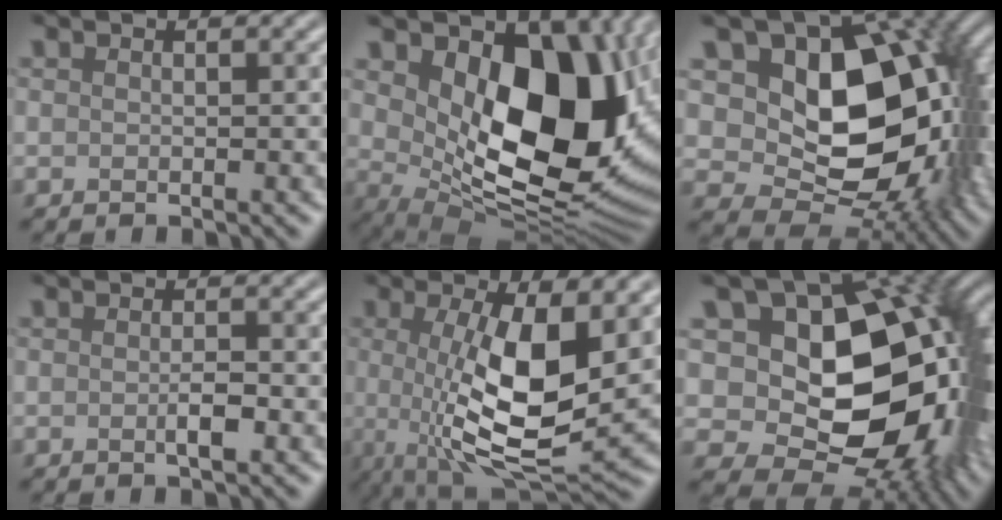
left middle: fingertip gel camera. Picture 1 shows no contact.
{"total": 13.8, "force": [3.2, 8.3, 10.5], "torque": [-0.145, -0.031, 0.067]}
{"total": 14.5, "force": [2.2, 9.6, 10.7], "torque": [-0.146, -0.019, 0.042]}
{"total": 1.3, "force": [-0.3, 0.2, 1.3], "torque": [-0.025, -0.003, -0.006]}
{"total": 9.6, "force": [0.5, 3.0, 9.2], "torque": [-0.163, -0.016, 0.013]}
{"total": 16.7, "force": [1.4, 11.2, 12.2], "torque": [-0.175, 0.000, 0.032]}